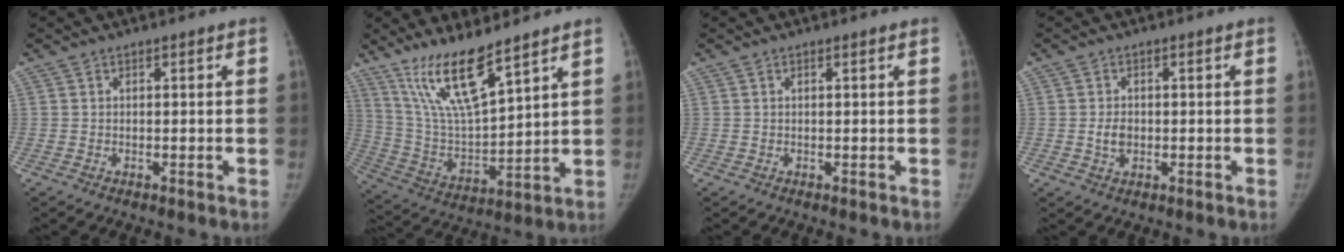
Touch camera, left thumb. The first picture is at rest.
{"total": 14.7, "force": [10.5, 2.8, 9.9], "torque": [-0.175, -0.063, 0.218]}
{"total": 0.5, "force": [0.3, -0.1, 0.4], "torque": [-0.015, 0.000, 0.009]}
{"total": 2.6, "force": [-0.1, 1.8, 1.8], "torque": [-0.027, 0.000, 0.000]}